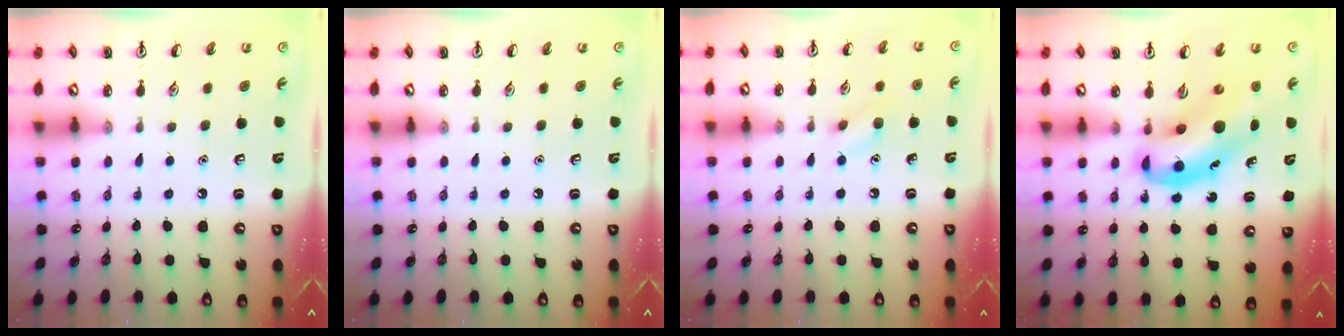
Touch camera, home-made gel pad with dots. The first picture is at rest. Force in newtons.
{"total": 0.0}
{"total": 6.4, "press": 6.3, "slide": 1.4}
{"total": 9.8, "press": 9.4, "slide": 2.7}